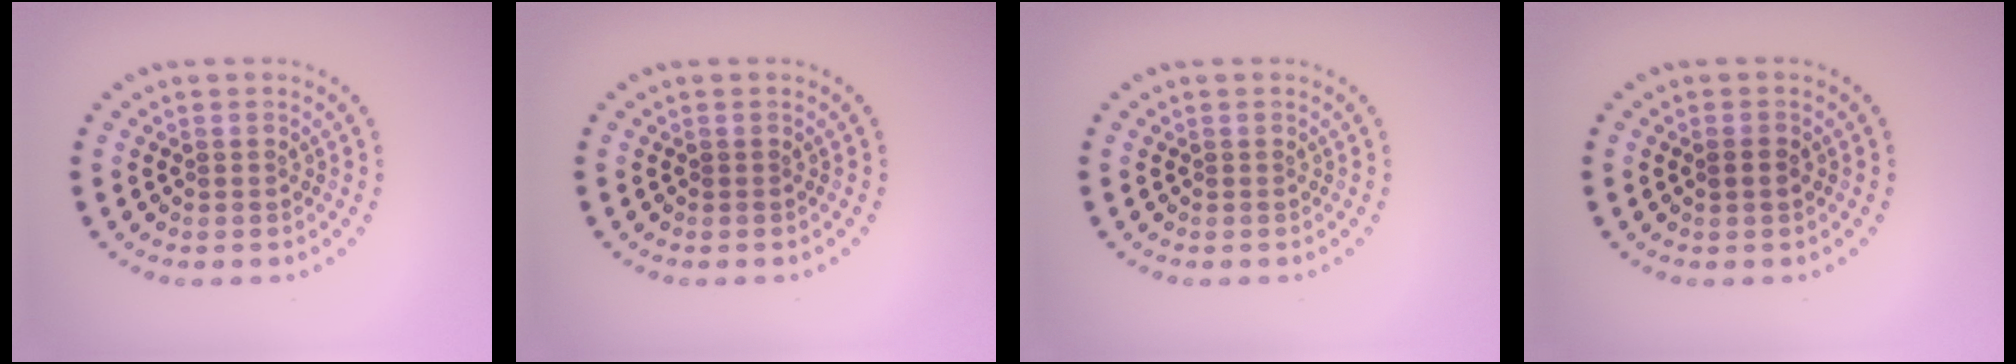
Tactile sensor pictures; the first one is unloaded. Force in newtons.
{"total": 0.0}
{"total": 0.0}
{"total": 1.1, "press": 1.0, "slide": 0.2}